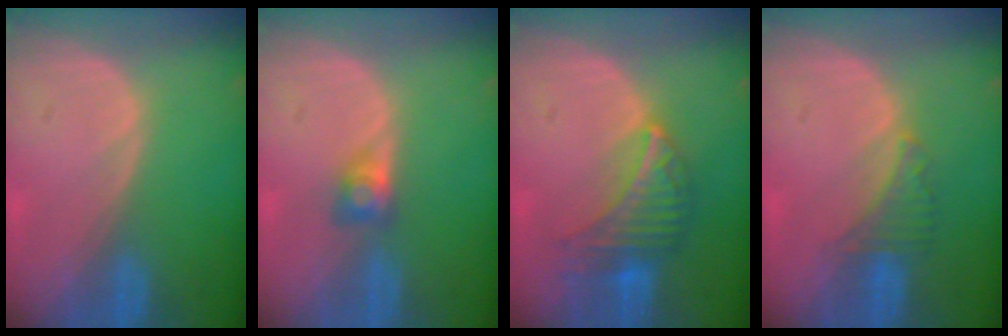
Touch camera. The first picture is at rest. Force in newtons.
{"total": 2.7, "press": 2.5, "slide": 1.1}
{"total": 6.8, "press": 6.6, "slide": 1.4}
{"total": 3.3, "press": 3.2, "slide": 0.7}